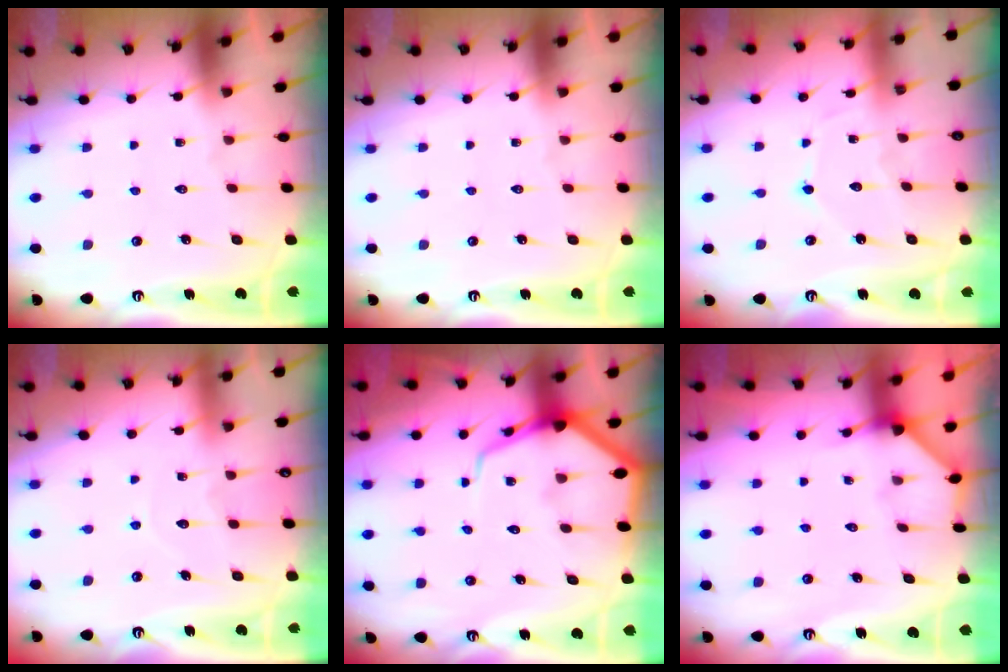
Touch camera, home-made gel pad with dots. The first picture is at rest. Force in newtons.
{"total": 0.0}
{"total": 5.9, "press": 5.9, "slide": 0.5}
{"total": 5.4, "press": 5.4, "slide": 0.3}
{"total": 9.5, "press": 9.5, "slide": 1.0}
{"total": 2.5, "press": 2.5, "slide": 0.4}